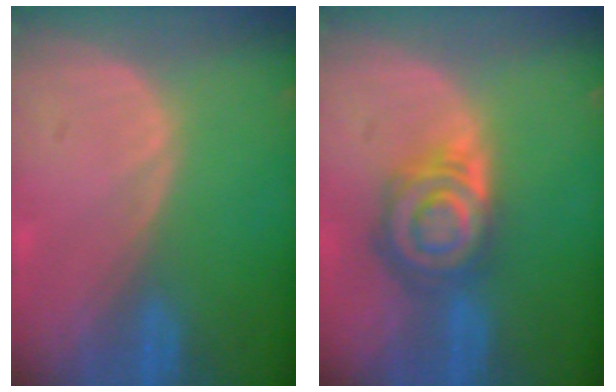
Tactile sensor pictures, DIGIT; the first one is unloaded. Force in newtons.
{"total": 8.0, "press": 7.0, "slide": 3.9}